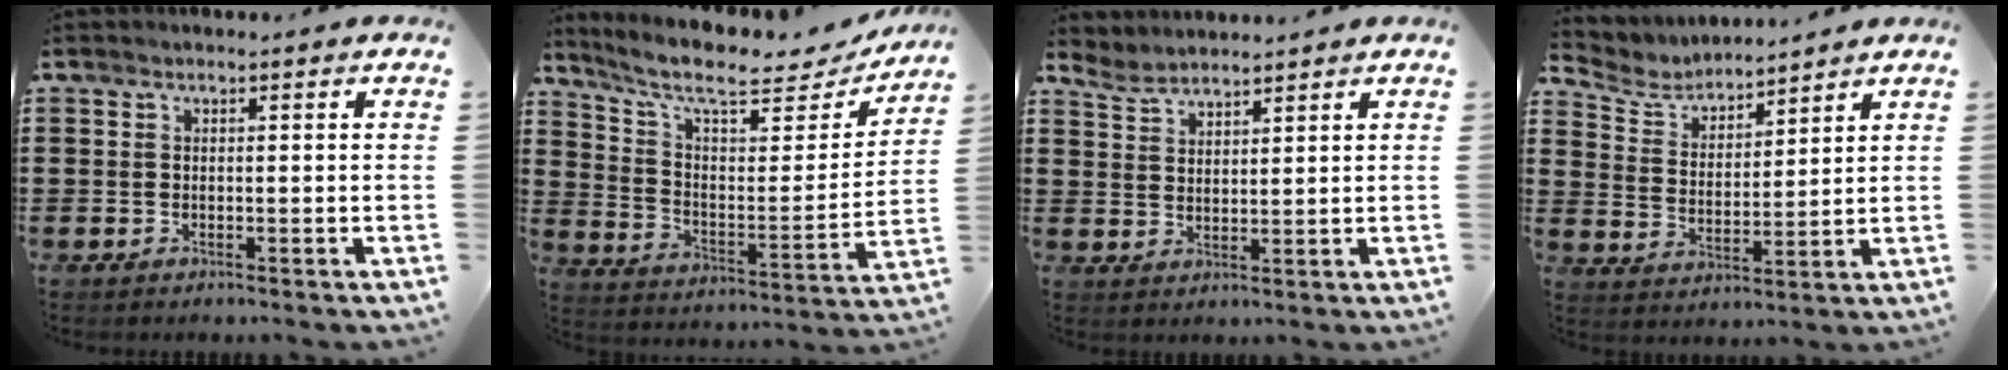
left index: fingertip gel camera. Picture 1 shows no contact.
{"total": 9.7, "force": [7.8, 2.3, 5.3], "torque": [-0.120, -0.045, 0.130]}
{"total": 3.1, "force": [3.1, 0.7, 0.0], "torque": [-0.012, -0.007, 0.058]}
{"total": 5.0, "force": [4.8, 1.1, 0.4], "torque": [-0.036, -0.027, 0.083]}